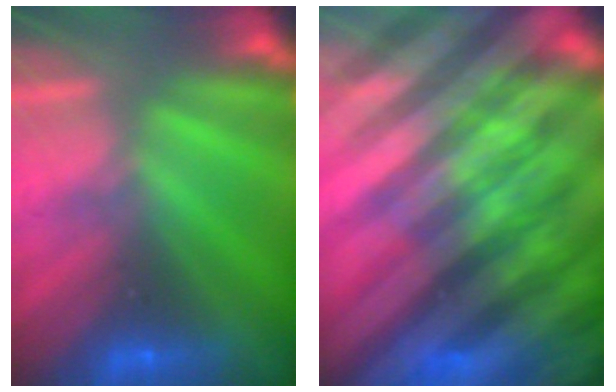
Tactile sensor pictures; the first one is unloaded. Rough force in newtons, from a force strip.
{"total": 7.1}